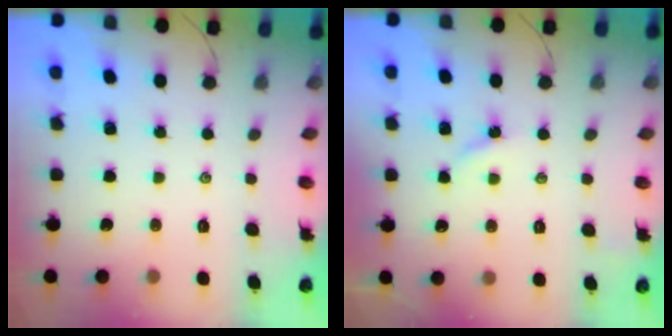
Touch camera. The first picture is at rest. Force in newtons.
{"total": 2.5, "press": 2.5, "slide": 0.3}